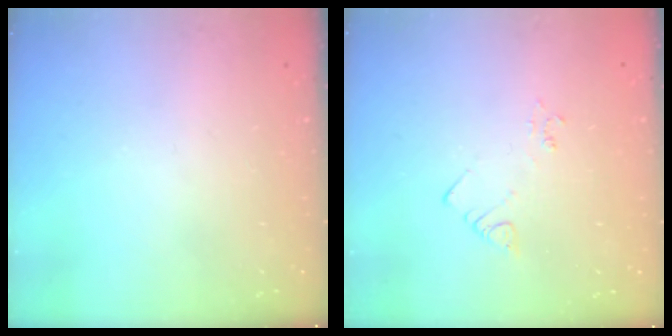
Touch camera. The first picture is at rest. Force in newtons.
{"total": 2.6, "press": 2.6, "slide": 0.3}